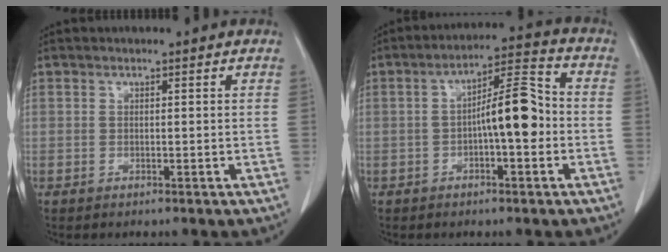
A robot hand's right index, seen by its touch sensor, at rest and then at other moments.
{"total": 8.9, "force": [-1.3, 2.0, 8.5], "torque": [-0.140, 0.028, -0.023]}